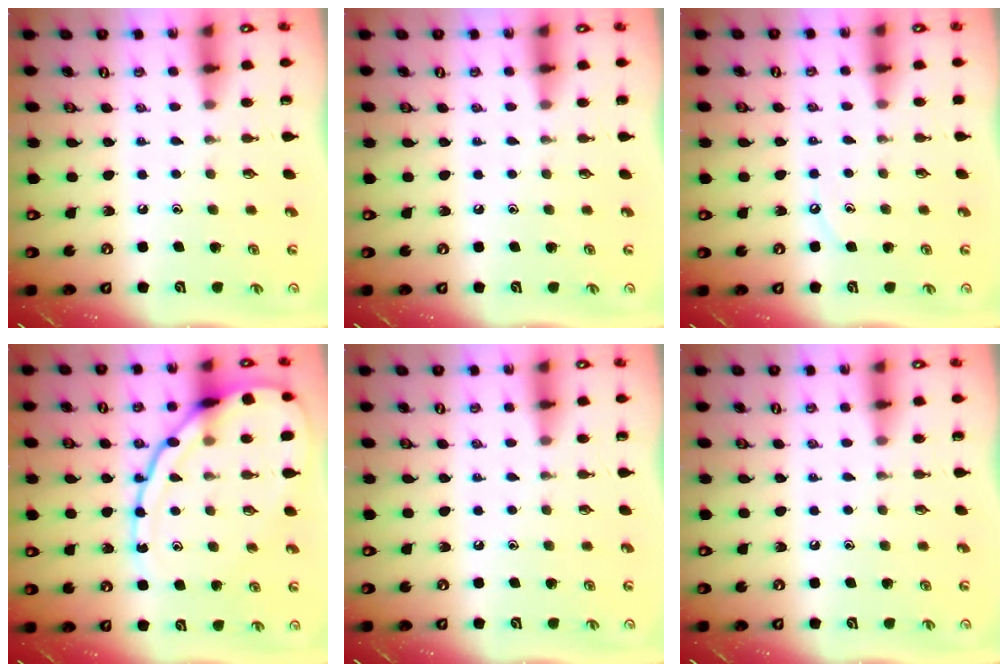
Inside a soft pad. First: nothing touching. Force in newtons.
{"total": 0.0}
{"total": 3.6, "press": 3.5, "slide": 0.5}
{"total": 17.1, "press": 17.1, "slide": 1.4}
{"total": 0.0}
{"total": 0.0}